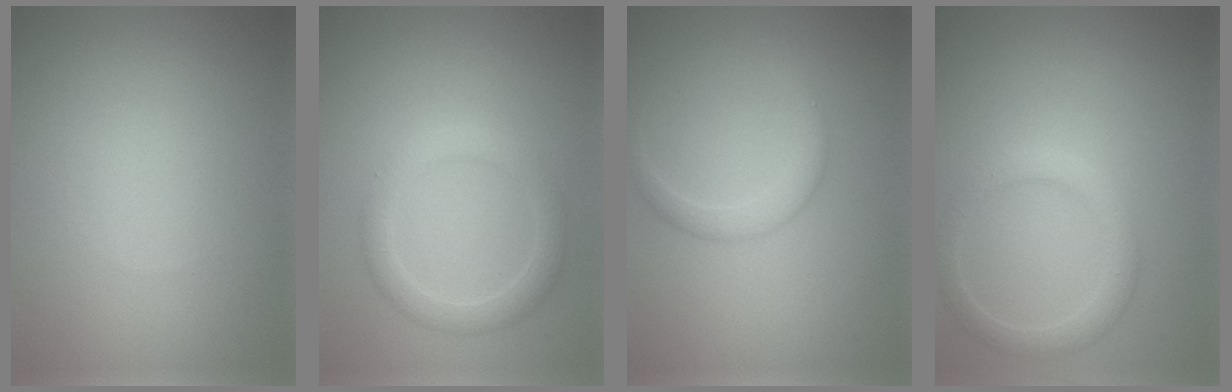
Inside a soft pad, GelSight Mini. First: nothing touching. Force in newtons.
{"total": 2.7, "press": 2.7, "slide": 0.1}
{"total": 1.8, "press": 1.8, "slide": 0.1}
{"total": 2.5, "press": 2.5, "slide": 0.1}